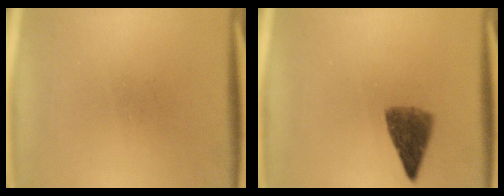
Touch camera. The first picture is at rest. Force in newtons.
{"total": 5.4}